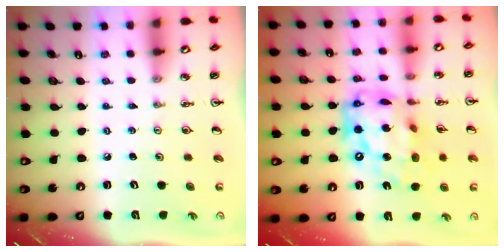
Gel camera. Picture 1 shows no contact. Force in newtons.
{"total": 20.7, "press": 20.6, "slide": 1.8}